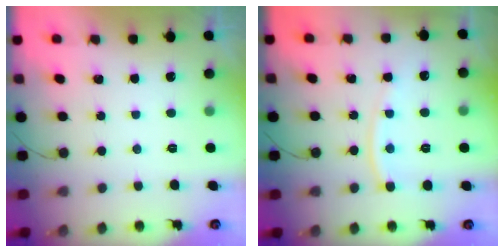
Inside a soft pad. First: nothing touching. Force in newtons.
{"total": 8.6, "press": 8.5, "slide": 1.0}